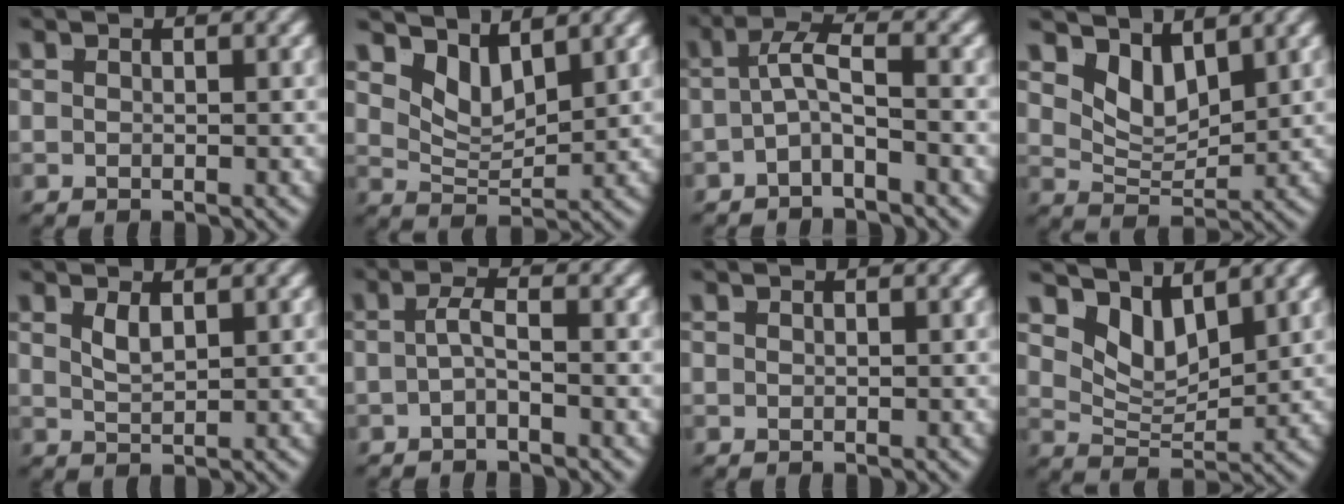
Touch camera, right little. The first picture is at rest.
{"total": 4.9, "force": [2.6, 2.6, 3.2], "torque": [-0.053, -0.009, 0.046]}
{"total": 2.5, "force": [-0.7, 0.8, 2.2], "torque": [-0.041, -0.004, -0.015]}
{"total": 4.9, "force": [2.4, 2.7, 3.3], "torque": [-0.050, -0.011, 0.044]}
{"total": 1.3, "force": [0.7, -0.5, 1.0], "torque": [-0.011, -0.008, 0.023]}
{"total": 1.6, "force": [-1.0, -0.3, 1.2], "torque": [-0.022, -0.007, -0.015]}
{"total": 0.0}
{"total": 6.0, "force": [2.9, 3.5, 3.9], "torque": [-0.069, -0.014, 0.051]}